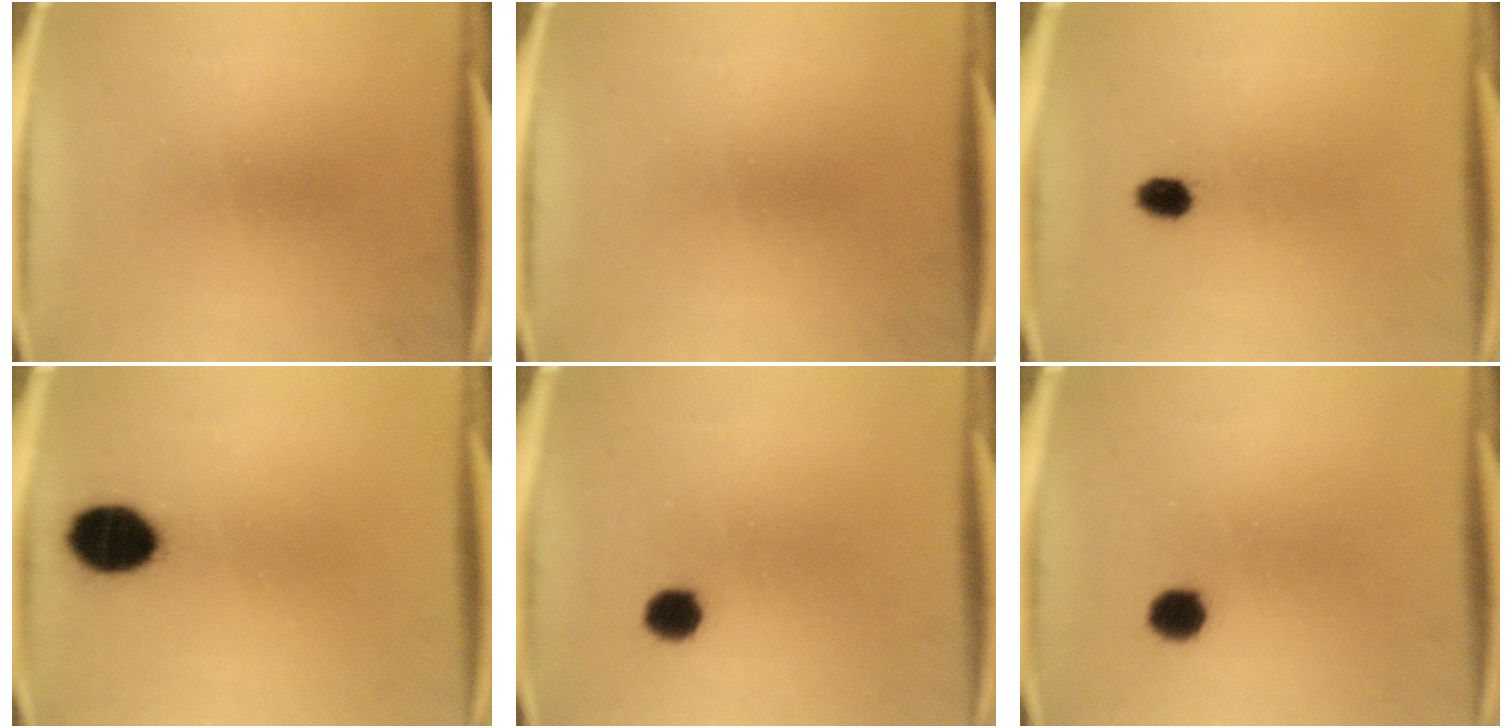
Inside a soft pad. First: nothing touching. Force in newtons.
{"total": 0.0}
{"total": 2.7}
{"total": 10.4}
{"total": 3.9}
{"total": 3.9}